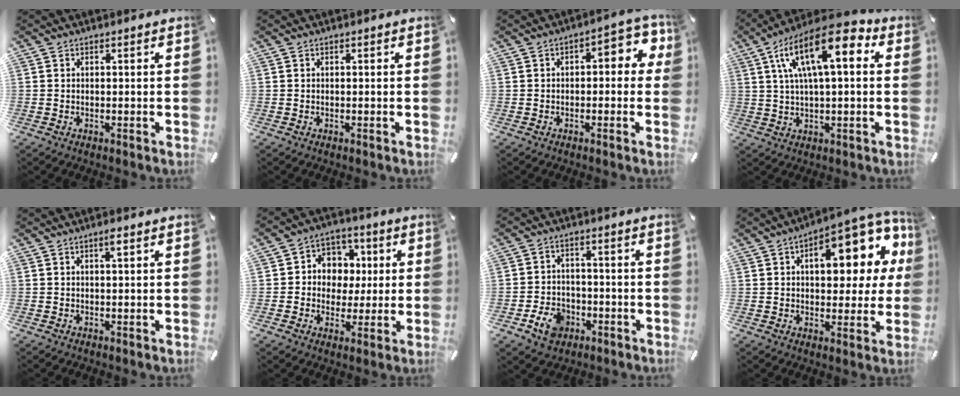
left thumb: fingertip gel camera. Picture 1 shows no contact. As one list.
[{"total": 0.0}, {"total": 6.5, "force": [0.3, 3.5, 5.5], "torque": [-0.064, -0.003, -0.006]}, {"total": 16.5, "force": [5.9, 6.1, 14.2], "torque": [-0.262, -0.017, 0.096]}, {"total": 1.8, "force": [0.7, 0.2, 1.7], "torque": [-0.035, 0.001, 0.011]}, {"total": 8.3, "force": [-0.1, 8.1, 1.8], "torque": [-0.025, 0.003, -0.003]}, {"total": 7.7, "force": [-3.5, 5.9, 3.5], "torque": [-0.078, 0.021, -0.062]}, {"total": 16.9, "force": [6.4, 8.8, 12.9], "torque": [-0.159, -0.038, 0.102]}]